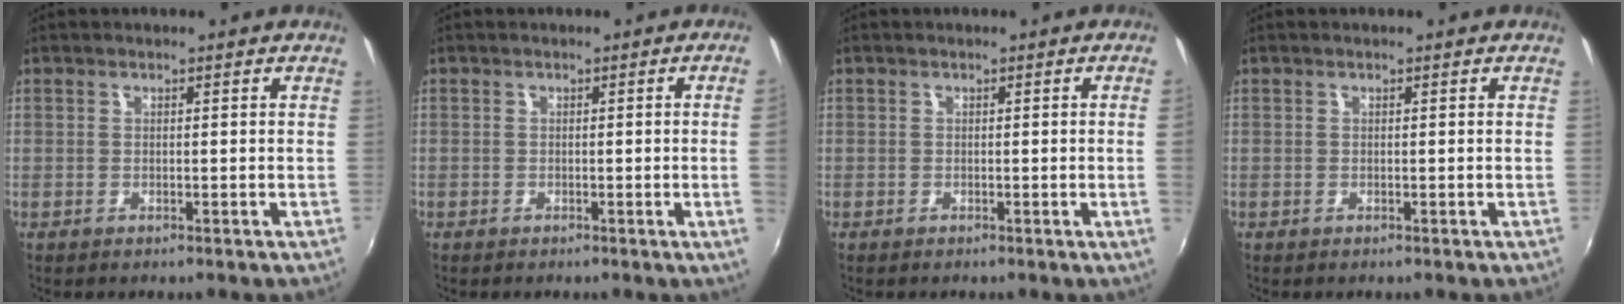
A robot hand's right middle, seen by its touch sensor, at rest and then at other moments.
{"total": 2.1, "force": [-0.1, -1.3, 1.7], "torque": [-0.024, -0.012, 0.002]}
{"total": 1.8, "force": [0.0, -1.1, 1.4], "torque": [-0.012, -0.014, 0.002]}
{"total": 0.0}